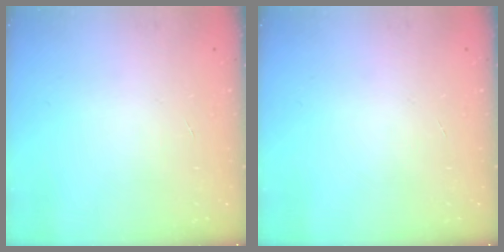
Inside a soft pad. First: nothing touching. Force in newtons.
{"total": 0.0}